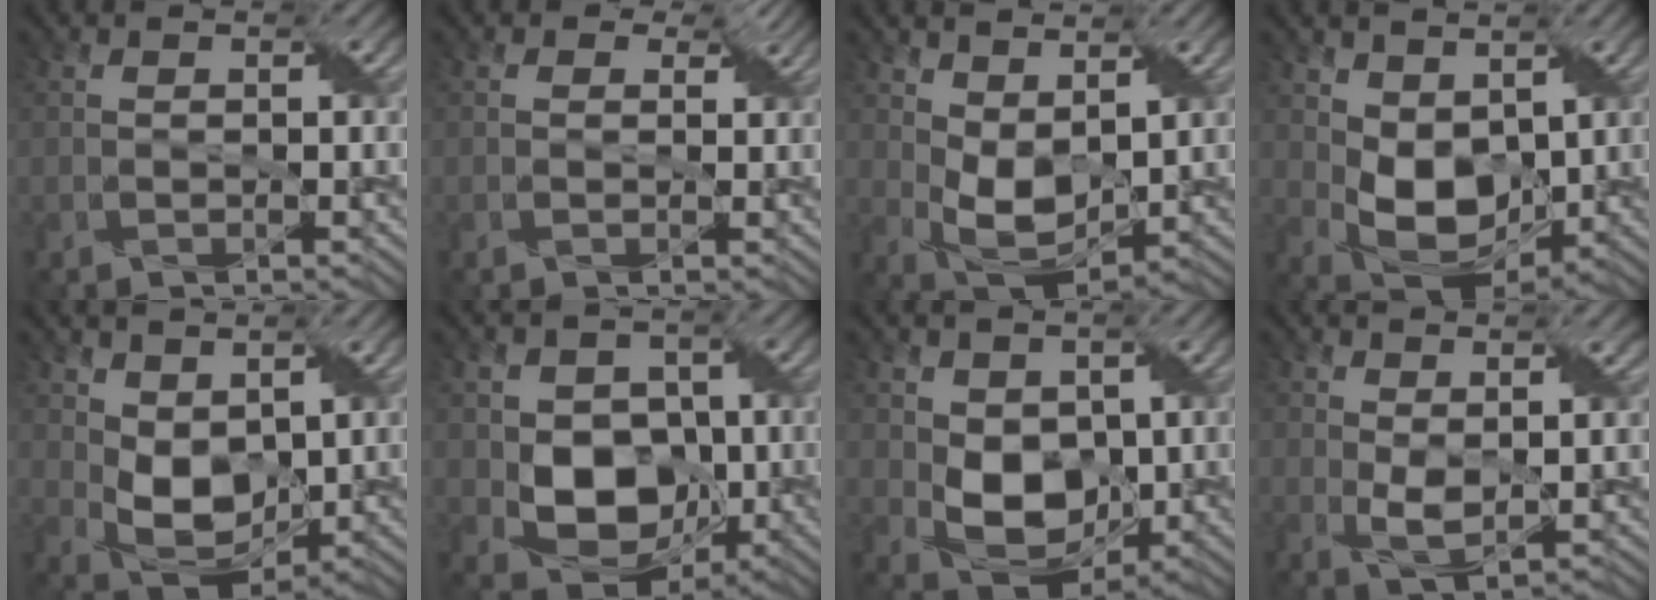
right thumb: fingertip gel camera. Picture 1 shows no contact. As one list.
[{"total": 2.6, "force": [1.2, 1.8, 1.4], "torque": [-0.020, -0.006, 0.012]}, {"total": 6.8, "force": [2.5, 4.0, 4.9], "torque": [-0.112, -0.005, 0.049]}, {"total": 7.7, "force": [1.9, 5.2, 5.4], "torque": [-0.123, -0.014, 0.038]}, {"total": 6.8, "force": [2.0, 4.5, 4.7], "torque": [-0.108, -0.011, 0.041]}, {"total": 8.6, "force": [-0.8, 6.9, 5.1], "torque": [-0.098, -0.009, -0.019]}, {"total": 7.4, "force": [0.5, 5.5, 4.9], "torque": [-0.106, -0.012, 0.012]}, {"total": 3.5, "force": [1.2, 1.5, 3.0], "torque": [-0.068, -0.002, 0.025]}]